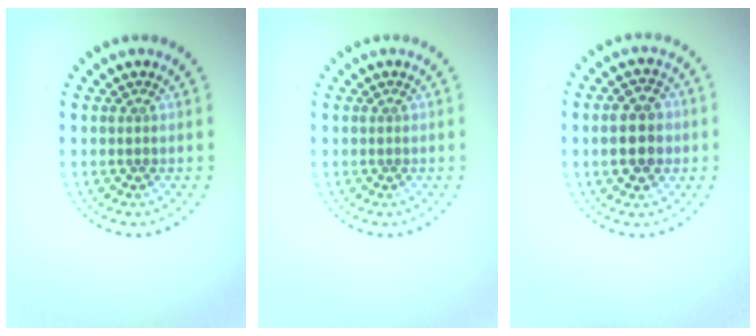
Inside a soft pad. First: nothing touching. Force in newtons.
{"total": 0.0}
{"total": 4.6, "press": 4.6, "slide": 0.1}